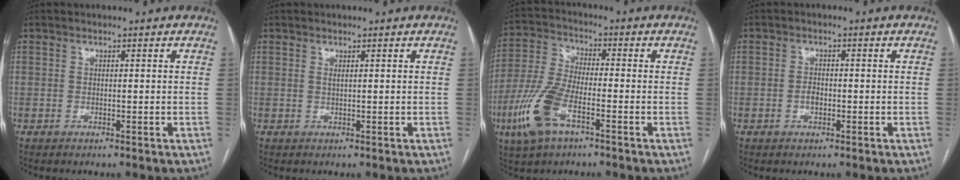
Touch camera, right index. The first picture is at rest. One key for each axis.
{"total": 0.5, "fx": 0.3, "fy": 0.1, "fz": 0.5, "tx": -0.013, "ty": -0.003, "tz": 0.006}
{"total": 11.1, "fx": -5.0, "fy": 4.0, "fz": 9.1, "tx": -0.218, "ty": -0.007, "tz": -0.098}
{"total": 1.8, "fx": -0.5, "fy": 1.0, "fz": 1.4, "tx": -0.023, "ty": 0.004, "tz": -0.008}